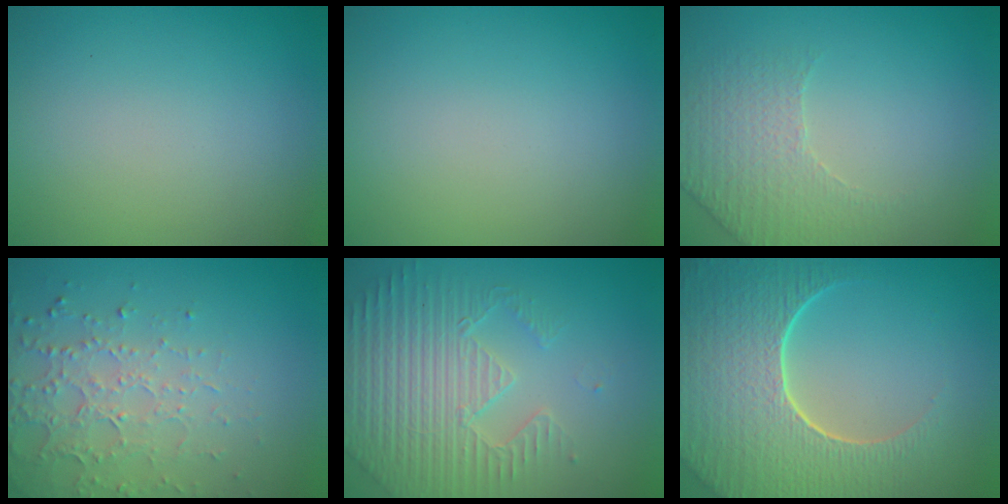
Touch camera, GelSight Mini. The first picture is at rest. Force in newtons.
{"total": 0.0}
{"total": 2.2, "press": 2.0, "slide": 1.0}
{"total": 4.6, "press": 3.3, "slide": 3.2}
{"total": 4.9, "press": 4.6, "slide": 1.8}
{"total": 9.4, "press": 6.7, "slide": 6.6}